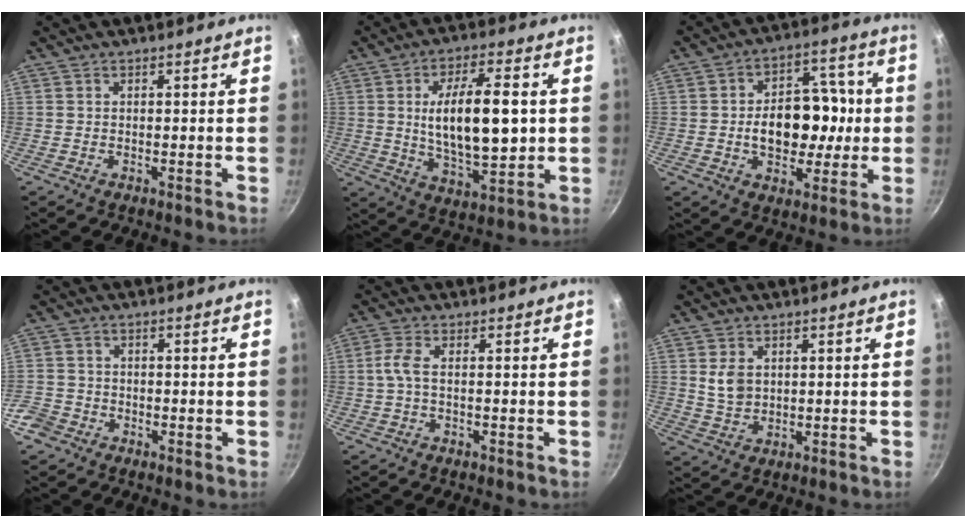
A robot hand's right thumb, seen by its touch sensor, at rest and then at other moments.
{"total": 16.2, "force": [1.6, 6.8, 14.6], "torque": [-0.226, -0.009, 0.032]}
{"total": 14.9, "force": [-0.7, 10.2, 10.9], "torque": [-0.117, 0.033, -0.005]}
{"total": 3.6, "force": [-2.3, 2.7, 0.5], "torque": [0.003, 0.013, -0.050]}
{"total": 3.1, "force": [-0.2, 1.2, 2.9], "torque": [-0.073, 0.003, -0.010]}
{"total": 4.4, "force": [1.1, 3.3, 2.8], "torque": [-0.039, -0.008, 0.027]}